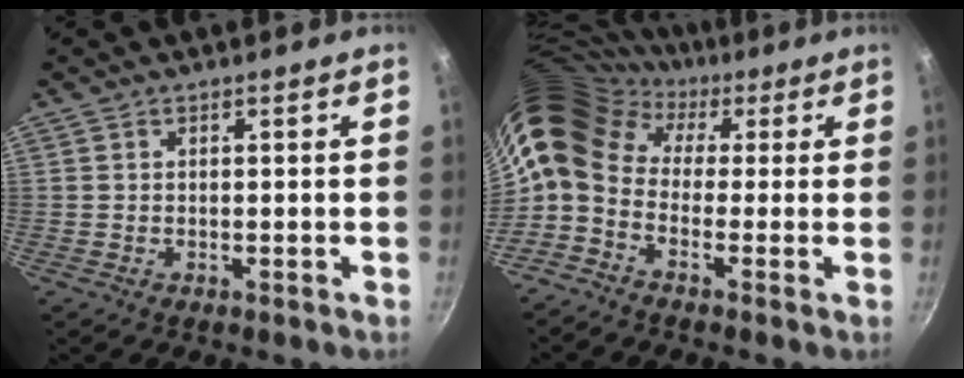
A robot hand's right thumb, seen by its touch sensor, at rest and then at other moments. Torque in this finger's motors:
{"motor_torque": [0.28, 0.68, 1.47, -1.02, 0.56]}